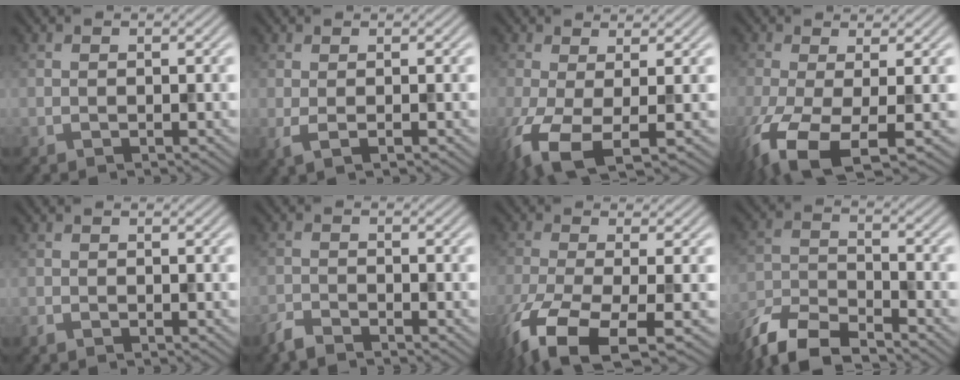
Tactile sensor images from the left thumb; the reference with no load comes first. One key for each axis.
{"total": 2.0, "fx": 0.0, "fy": 0.4, "fz": 1.9, "tx": -0.043, "ty": -0.001, "tz": 0.000}
{"total": 6.7, "fx": -2.6, "fy": 2.0, "fz": 5.9, "tx": -0.135, "ty": -0.014, "tz": -0.053}
{"total": 9.1, "fx": -3.9, "fy": 2.7, "fz": 7.7, "tx": -0.169, "ty": -0.026, "tz": -0.074}
{"total": 0.6, "fx": -0.5, "fy": 0.0, "fz": 0.2, "tx": -0.004, "ty": 0.000, "tz": -0.010}
{"total": 2.4, "fx": -2.2, "fy": 0.3, "fz": 0.7, "tx": -0.017, "ty": -0.005, "tz": -0.054}
{"total": 10.2, "fx": -5.5, "fy": 2.8, "fz": 8.0, "tx": -0.167, "ty": -0.028, "tz": -0.102}
{"total": 9.2, "fx": -7.7, "fy": 2.5, "fz": 4.2, "tx": -0.089, "ty": -0.013, "tz": -0.162}